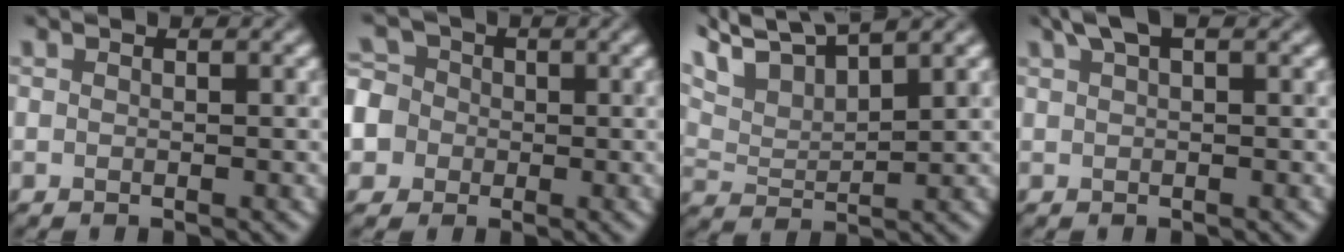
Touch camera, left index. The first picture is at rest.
{"total": 6.9, "force": [-1.9, 6.4, 2.0], "torque": [-0.058, 0.014, -0.060]}
{"total": 7.2, "force": [6.2, 1.3, 3.3], "torque": [-0.072, 0.021, 0.109]}
{"total": 2.0, "force": [1.4, 0.4, 1.5], "torque": [-0.018, 0.010, 0.023]}